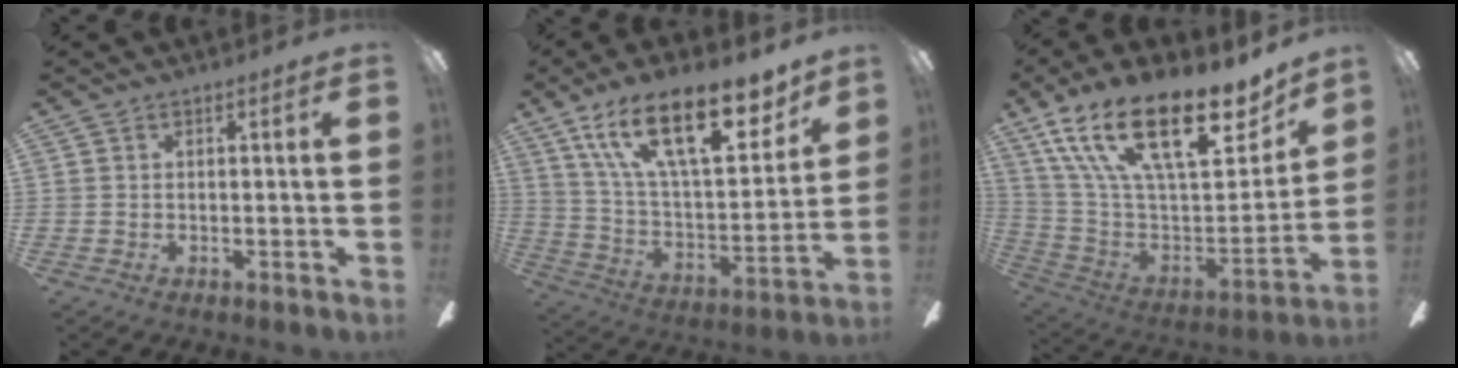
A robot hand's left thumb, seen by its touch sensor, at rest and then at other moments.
{"total": 23.8, "force": [14.9, 9.4, 16.0], "torque": [-0.264, -0.082, 0.251]}
{"total": 25.9, "force": [15.6, 10.1, 18.0], "torque": [-0.304, -0.094, 0.267]}